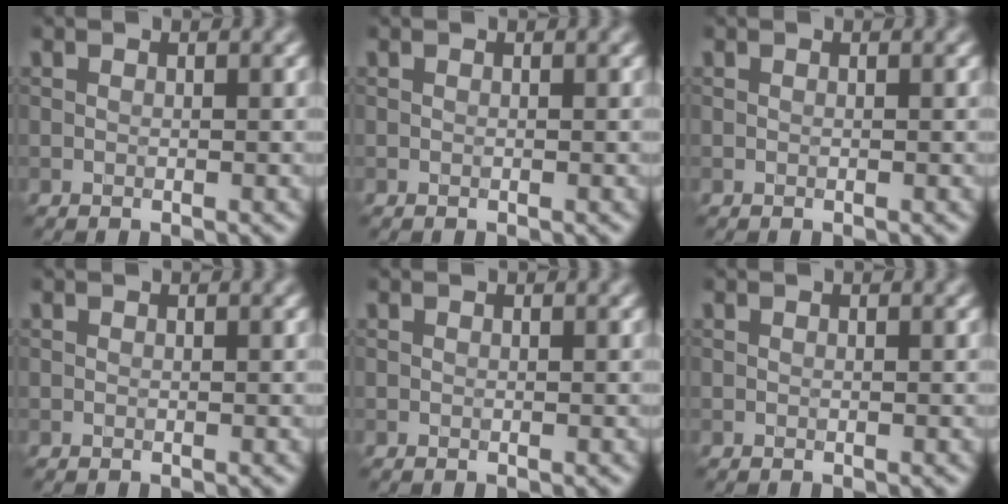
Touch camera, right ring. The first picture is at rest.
{"total": 0.0}
{"total": 0.0}
{"total": 0.0}
{"total": 0.0}
{"total": 0.0}